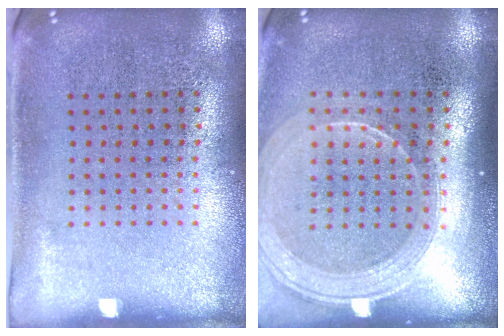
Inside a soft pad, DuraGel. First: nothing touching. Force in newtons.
{"total": 1.8, "press": 1.6, "slide": 0.7}